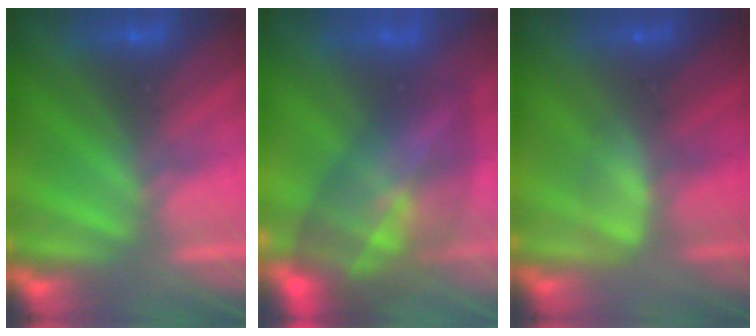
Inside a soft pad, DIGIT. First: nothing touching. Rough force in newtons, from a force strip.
{"total": 8.1}
{"total": 2.4}